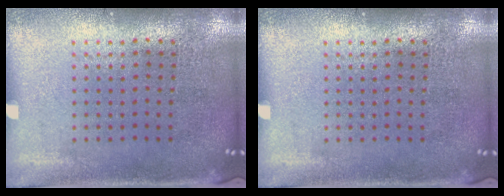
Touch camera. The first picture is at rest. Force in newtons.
{"total": 0.0}